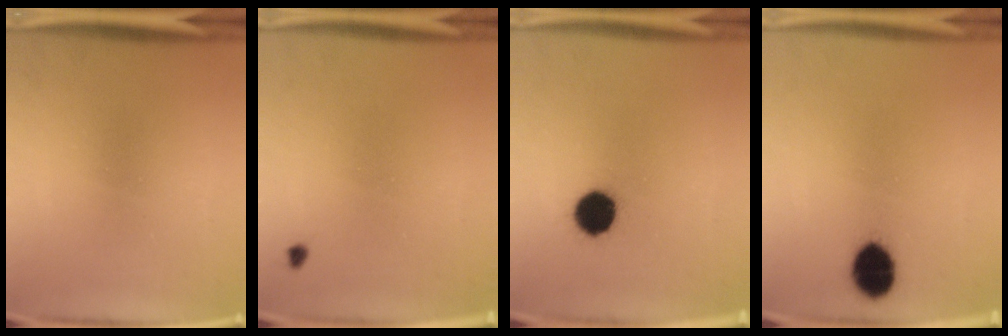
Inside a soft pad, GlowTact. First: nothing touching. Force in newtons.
{"total": 0.7}
{"total": 8.5}
{"total": 8.4}